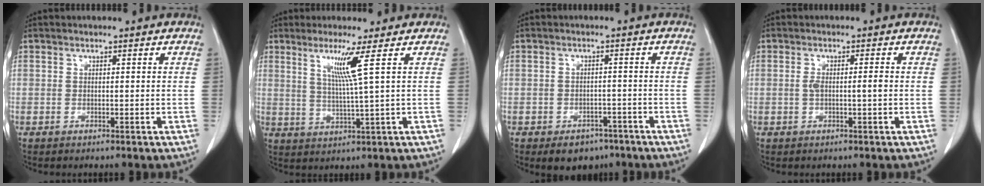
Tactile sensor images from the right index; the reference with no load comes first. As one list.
[{"total": 5.8, "force": [2.4, -2.1, 4.9], "torque": [-0.097, -0.013, 0.051]}, {"total": 5.3, "force": [-3.7, 3.4, 1.8], "torque": [-0.017, 0.006, -0.046]}, {"total": 2.3, "force": [-0.3, 0.3, 2.2], "torque": [-0.043, 0.002, -0.004]}]